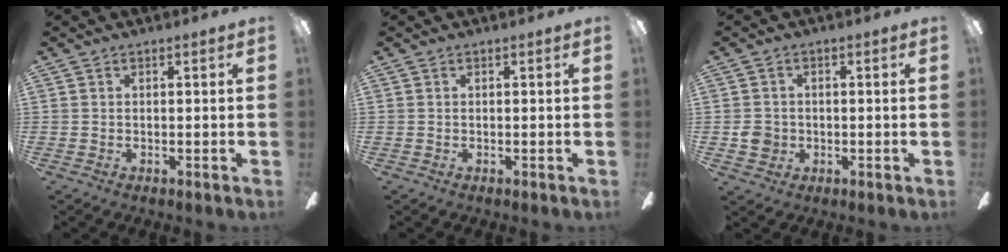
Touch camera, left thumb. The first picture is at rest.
{"total": 0.0}
{"total": 4.2, "force": [-0.6, 3.9, 1.5], "torque": [-0.027, 0.003, -0.010]}